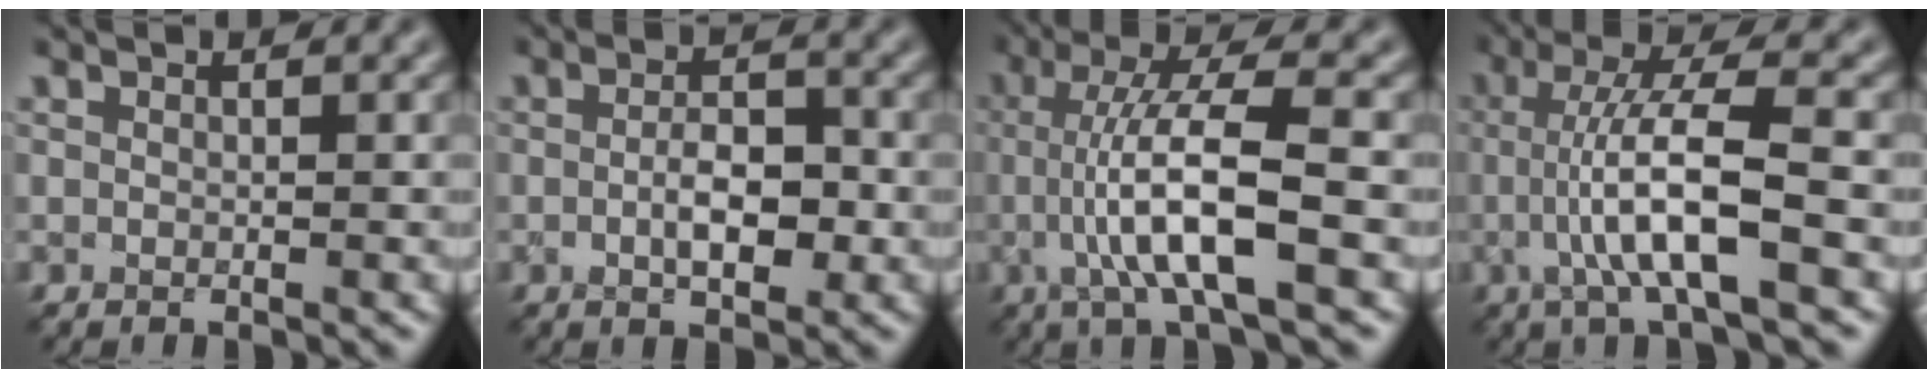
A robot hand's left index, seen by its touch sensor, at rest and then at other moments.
{"total": 3.4, "force": [-0.6, 1.5, 3.0], "torque": [-0.056, 0.001, -0.008]}
{"total": 7.8, "force": [-1.2, 1.7, 7.5], "torque": [-0.132, 0.010, -0.022]}
{"total": 7.1, "force": [-1.2, 1.4, 6.8], "torque": [-0.127, 0.011, -0.024]}